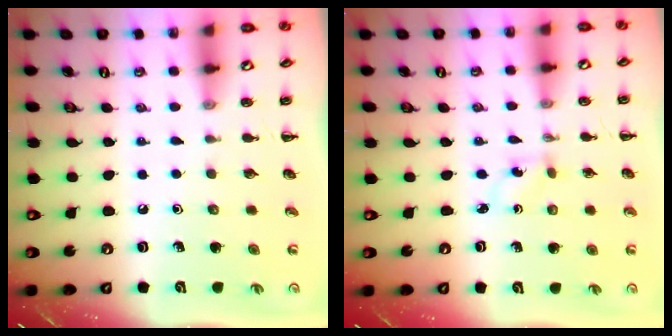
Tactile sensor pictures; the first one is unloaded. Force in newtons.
{"total": 1.2, "press": 1.1, "slide": 0.5}